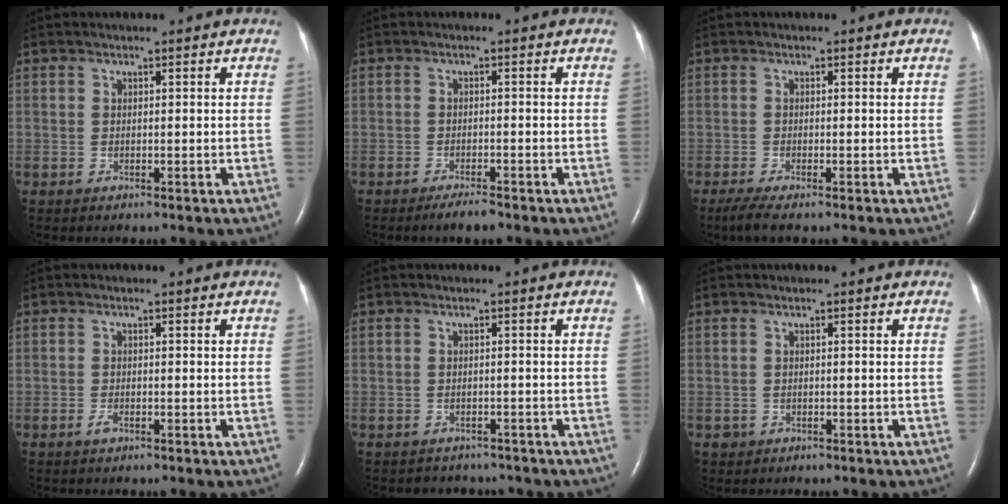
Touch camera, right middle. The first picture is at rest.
{"total": 2.5, "force": [-2.1, 0.2, 1.4], "torque": [-0.033, -0.005, -0.035]}
{"total": 2.7, "force": [-1.9, 0.1, 1.9], "torque": [-0.045, -0.010, -0.040]}
{"total": 1.0, "force": [-0.7, 0.4, 0.7], "torque": [-0.019, -0.001, -0.011]}
{"total": 3.7, "force": [-3.3, 1.6, -0.2], "torque": [-0.001, 0.006, -0.042]}
{"total": 0.8, "force": [-0.4, 0.7, -0.1], "torque": [-0.003, 0.004, -0.004]}